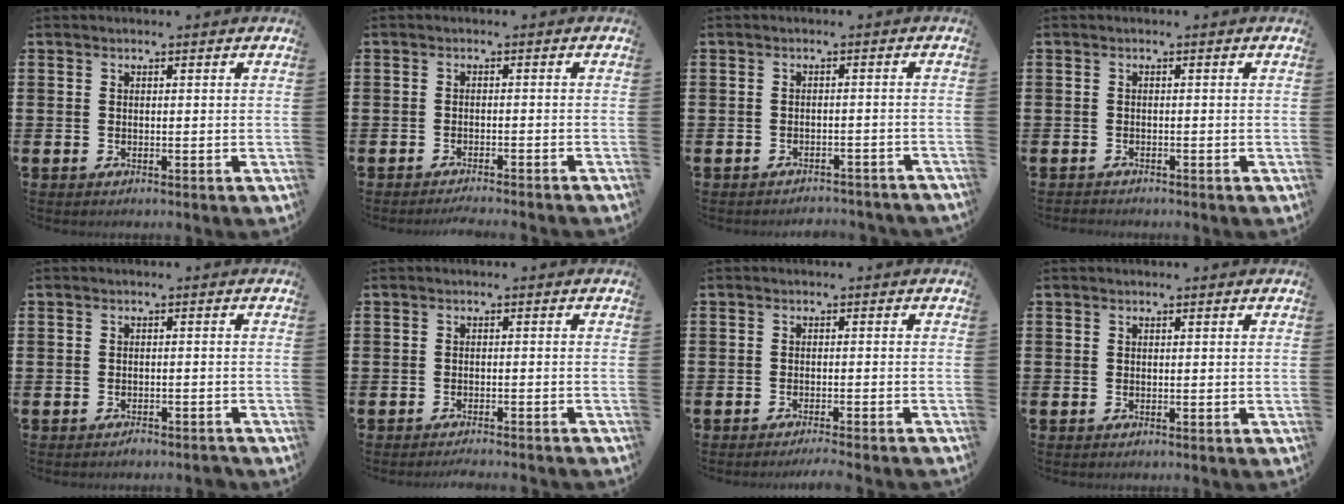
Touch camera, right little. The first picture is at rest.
{"total": 1.4, "force": [-1.3, -0.2, 0.3], "torque": [-0.003, 0.001, -0.026]}
{"total": 1.7, "force": [-1.7, 0.0, 0.0], "torque": [-0.005, 0.004, -0.037]}
{"total": 0.6, "force": [-0.6, 0.1, 0.0], "torque": [-0.001, -0.002, -0.012]}
{"total": 1.0, "force": [-1.0, 0.2, 0.2], "torque": [-0.008, -0.001, -0.020]}
{"total": 1.2, "force": [-1.2, -0.2, 0.2], "torque": [-0.003, 0.001, -0.024]}
{"total": 1.3, "force": [-1.3, -0.2, 0.4], "torque": [-0.005, 0.001, -0.025]}
{"total": 0.0}